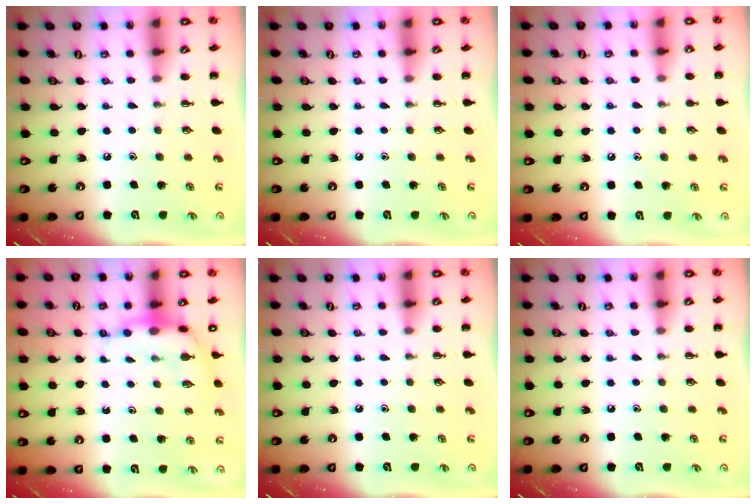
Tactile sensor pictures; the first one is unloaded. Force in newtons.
{"total": 0.0}
{"total": 5.7, "press": 5.4, "slide": 1.8}
{"total": 7.9, "press": 7.8, "slide": 1.3}
{"total": 0.0}
{"total": 0.0}